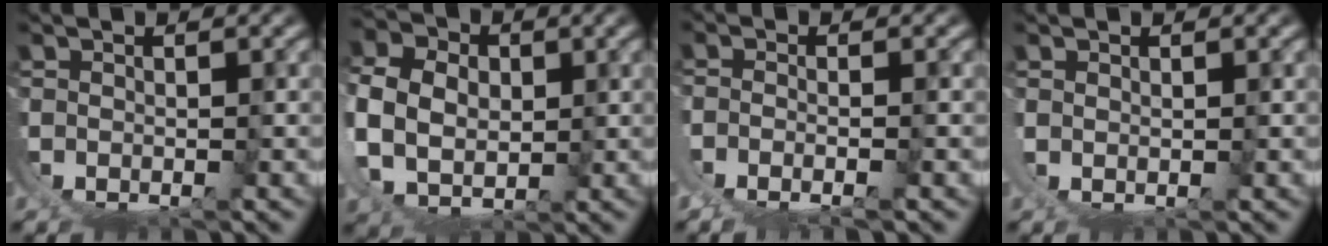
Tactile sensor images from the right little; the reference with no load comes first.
{"total": 8.0, "force": [3.6, 5.0, 5.2], "torque": [-0.114, -0.010, 0.068]}
{"total": 2.2, "force": [-0.3, 0.2, 2.1], "torque": [-0.045, -0.012, 0.003]}
{"total": 1.4, "force": [1.3, -0.5, 0.1], "torque": [-0.004, 0.002, 0.021]}